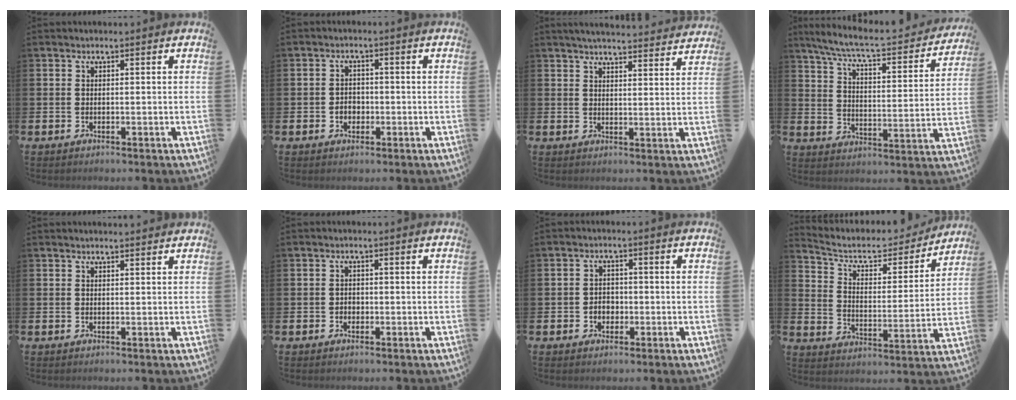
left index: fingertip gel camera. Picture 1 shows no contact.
{"total": 2.2, "force": [-0.6, 1.9, 0.9], "torque": [-0.007, 0.002, -0.019]}
{"total": 4.4, "force": [4.4, 0.0, 0.7], "torque": [-0.017, -0.029, 0.077]}
{"total": 7.2, "force": [6.4, 0.6, 3.1], "torque": [-0.089, -0.047, 0.105]}
{"total": 1.0, "force": [0.9, 0.1, 0.1], "torque": [0.006, -0.002, 0.015]}
{"total": 1.1, "force": [-0.4, 1.0, 0.3], "torque": [-0.003, 0.004, -0.010]}
{"total": 2.3, "force": [-0.7, 2.0, 0.9], "torque": [-0.009, 0.001, -0.019]}
{"total": 6.9, "force": [6.0, 2.7, 2.1], "torque": [-0.073, -0.043, 0.097]}